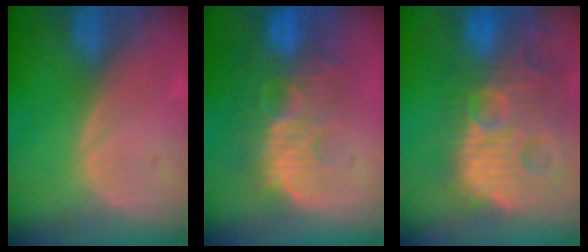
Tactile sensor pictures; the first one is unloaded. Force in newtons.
{"total": 10.8, "press": 9.6, "slide": 4.9}
{"total": 14.9, "press": 12.8, "slide": 7.6}